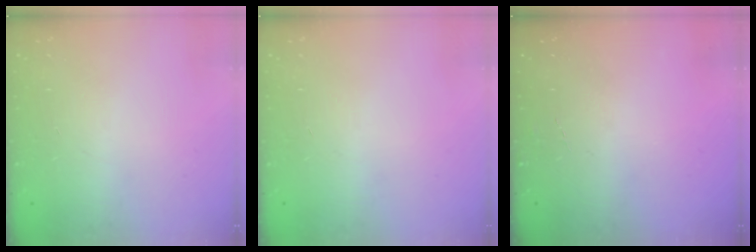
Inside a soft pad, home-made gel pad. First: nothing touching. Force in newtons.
{"total": 0.0}
{"total": 3.1, "press": 3.1, "slide": 0.2}